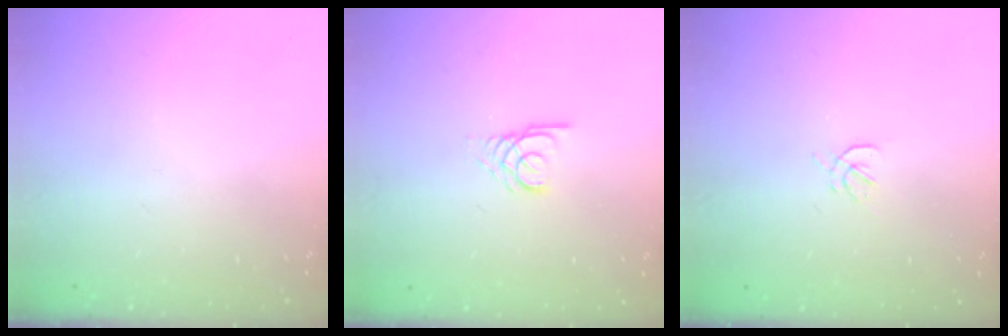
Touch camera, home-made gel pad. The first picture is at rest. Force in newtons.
{"total": 2.5, "press": 2.5, "slide": 0.2}
{"total": 1.6, "press": 1.5, "slide": 0.6}